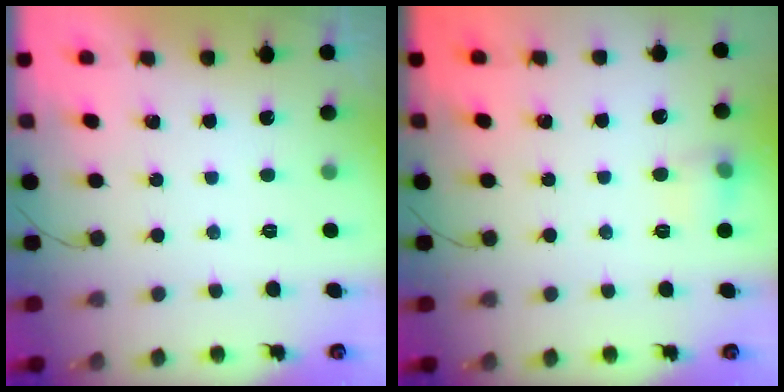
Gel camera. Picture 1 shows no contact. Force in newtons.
{"total": 7.1, "press": 7.0, "slide": 1.2}